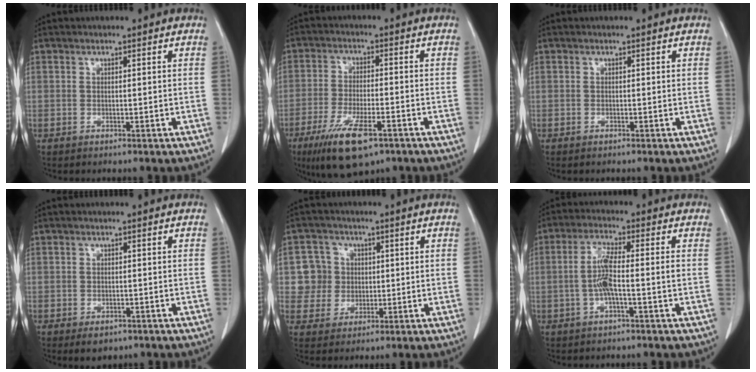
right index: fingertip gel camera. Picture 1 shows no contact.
{"total": 11.1, "force": [-6.6, 3.1, 8.4], "torque": [-0.158, -0.021, -0.106]}
{"total": 0.0}
{"total": 2.8, "force": [-1.7, 1.8, 1.3], "torque": [-0.013, 0.000, -0.015]}
{"total": 5.9, "force": [0.7, 5.8, 0.4], "torque": [-0.006, 0.017, 0.014]}
{"total": 5.6, "force": [-1.0, 0.4, 5.4], "torque": [-0.113, 0.008, -0.022]}